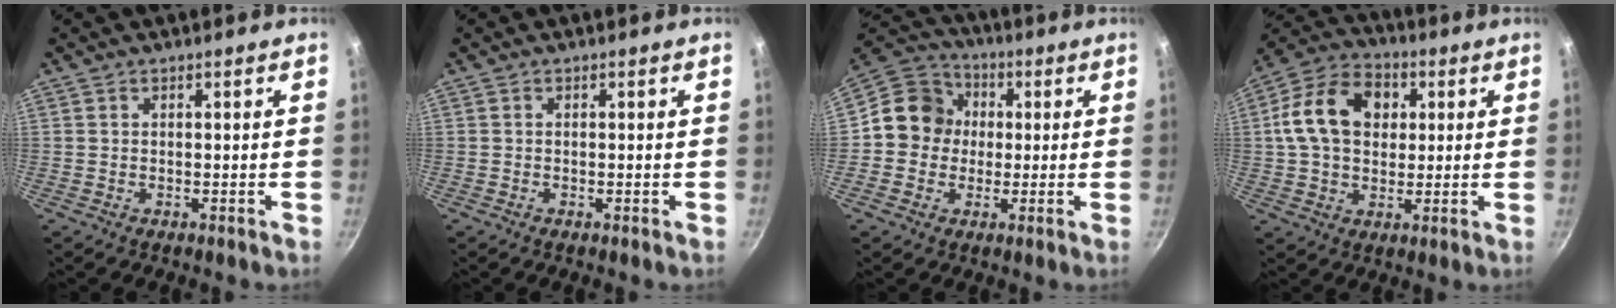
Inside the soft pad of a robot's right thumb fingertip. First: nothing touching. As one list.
[{"total": 0.0}, {"total": 10.7, "force": [0.3, 9.9, 4.0], "torque": [-0.030, 0.024, -0.019]}, {"total": 14.6, "force": [2.7, 10.8, 9.5], "torque": [-0.145, 0.019, 0.031]}]